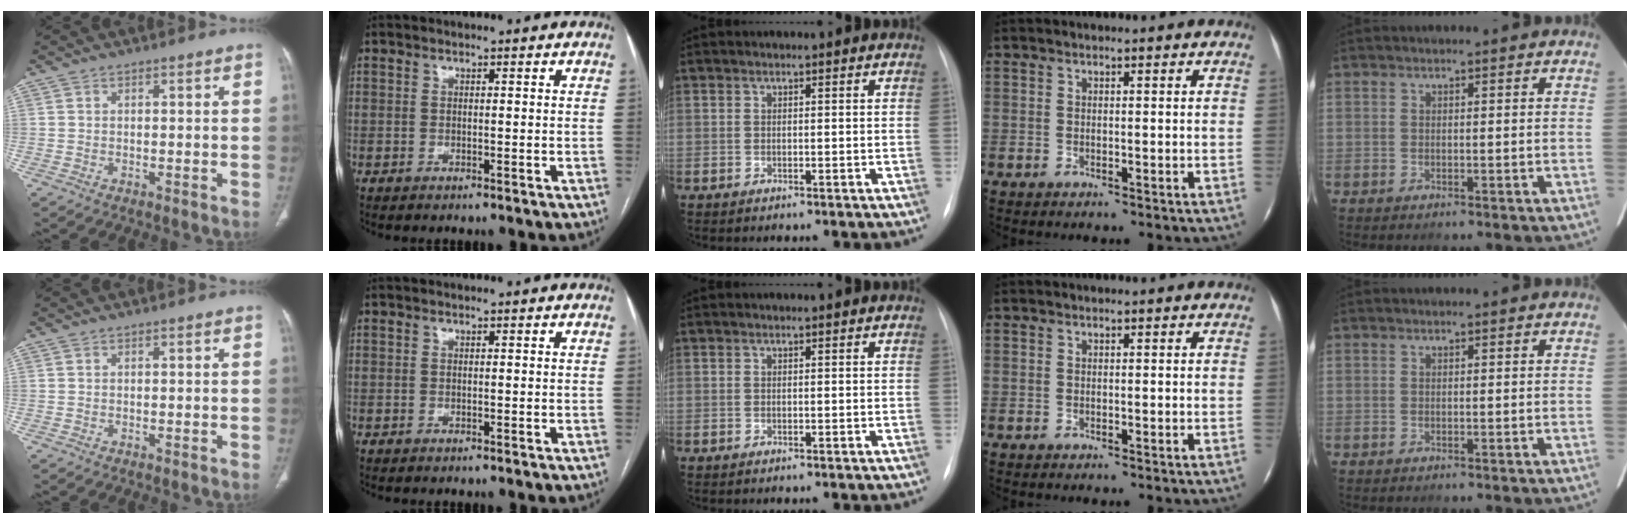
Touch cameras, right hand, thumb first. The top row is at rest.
{}